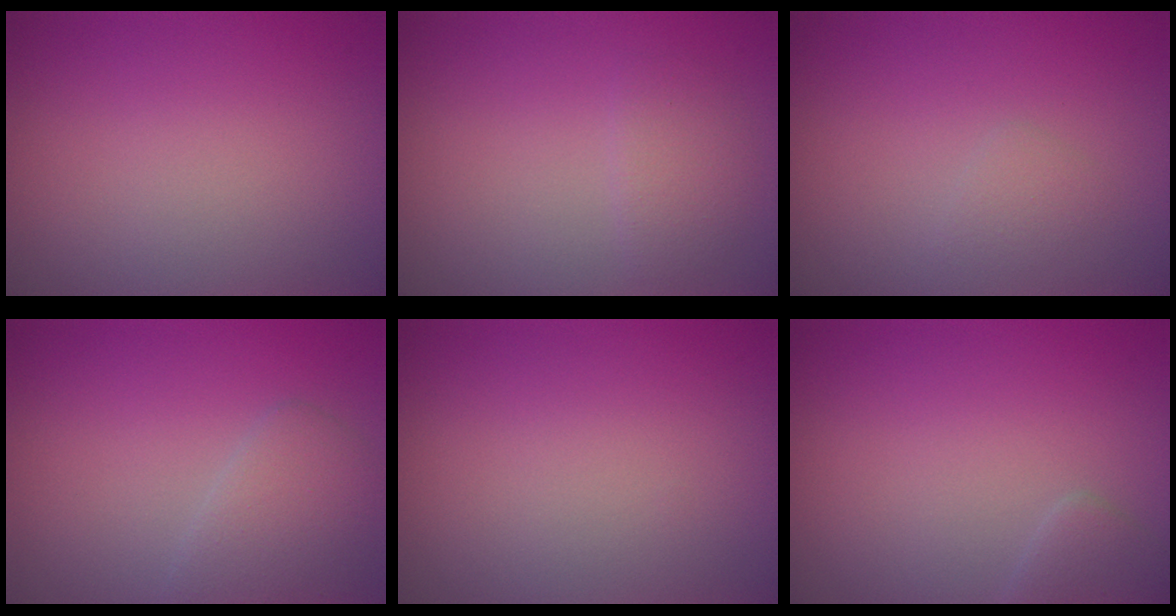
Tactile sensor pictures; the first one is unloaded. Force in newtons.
{"total": 1.5, "press": 1.5, "slide": 0.1}
{"total": 0.9, "press": 0.9, "slide": 0.0}
{"total": 2.7, "press": 2.7, "slide": 0.1}
{"total": 0.0}
{"total": 1.4, "press": 1.4, "slide": 0.1}